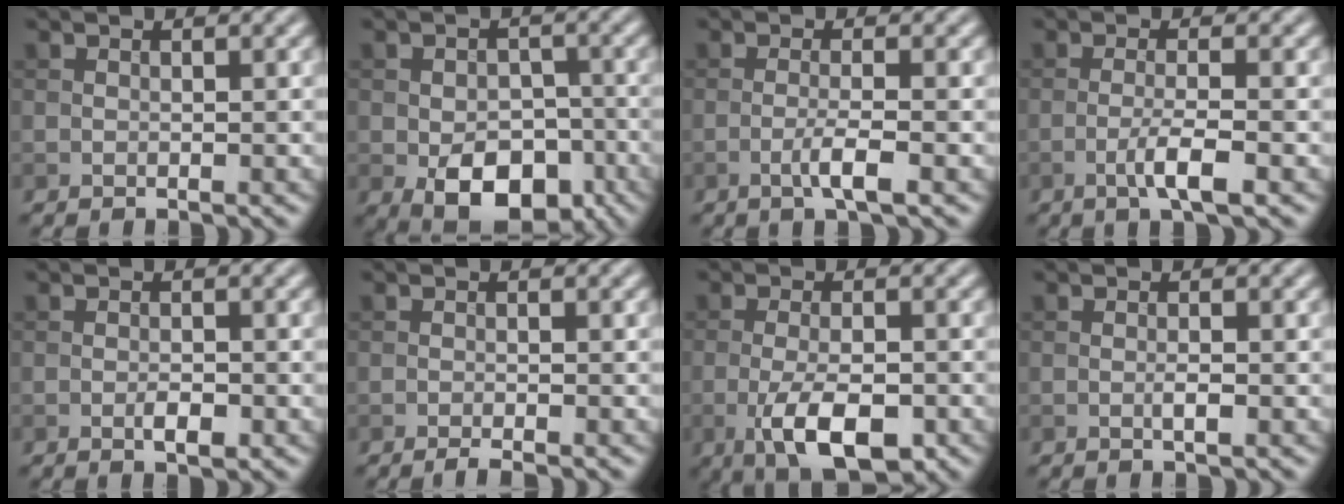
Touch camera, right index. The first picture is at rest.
{"total": 7.8, "force": [-3.3, 4.8, 5.2], "torque": [-0.083, -0.015, -0.049]}
{"total": 2.5, "force": [-1.0, 0.2, 2.3], "torque": [-0.042, 0.005, -0.024]}
{"total": 3.0, "force": [-1.3, 0.4, 2.7], "torque": [-0.049, 0.006, -0.028]}
{"total": 1.6, "force": [-0.7, 0.5, 1.4], "torque": [-0.024, 0.000, -0.012]}
{"total": 1.4, "force": [-1.0, 0.1, 0.9], "torque": [-0.013, 0.001, -0.018]}
{"total": 6.1, "force": [-2.4, 2.4, 5.1], "torque": [-0.095, -0.007, -0.040]}
{"total": 0.9, "force": [-0.3, 0.1, 0.9], "torque": [-0.018, 0.000, -0.007]}